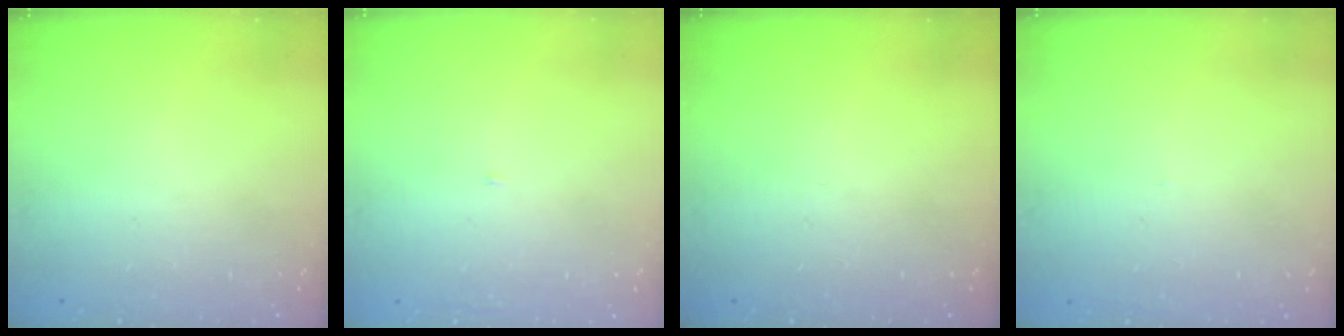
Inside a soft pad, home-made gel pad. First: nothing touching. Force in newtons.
{"total": 2.0, "press": 2.0, "slide": 0.2}
{"total": 0.0}
{"total": 2.7, "press": 2.7, "slide": 0.3}